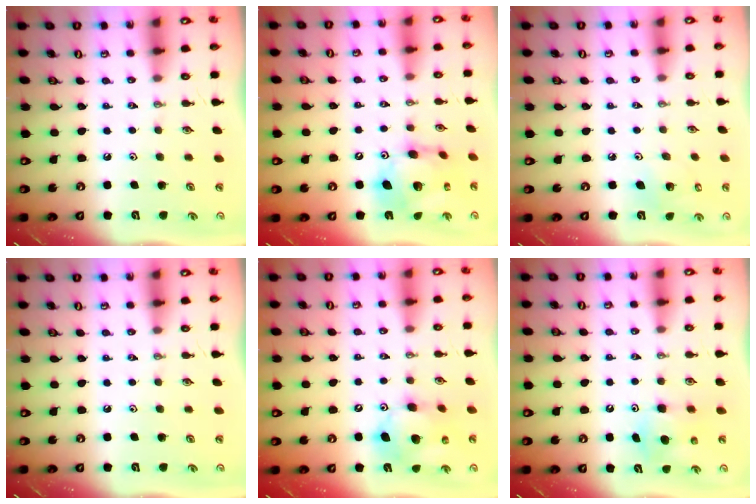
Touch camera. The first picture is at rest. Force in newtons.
{"total": 15.2, "press": 15.1, "slide": 1.4}
{"total": 6.4, "press": 5.9, "slide": 2.4}
{"total": 0.0}
{"total": 12.8, "press": 12.6, "slide": 2.2}
{"total": 6.8, "press": 6.8, "slide": 0.4}